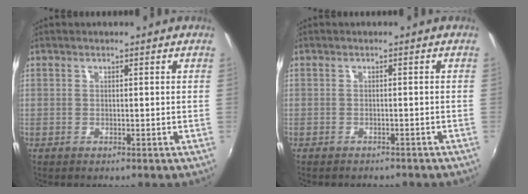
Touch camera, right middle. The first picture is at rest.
{"total": 3.4, "force": [-3.0, 1.1, 1.1], "torque": [-0.023, -0.012, -0.039]}